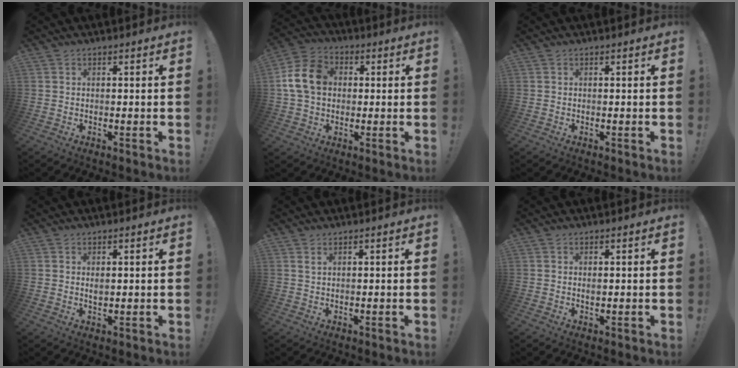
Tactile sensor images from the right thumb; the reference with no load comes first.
{"total": 13.6, "force": [1.8, 10.5, 8.5], "torque": [-0.153, 0.011, 0.040]}
{"total": 0.0}
{"total": 1.5, "force": [0.5, 1.0, 1.0], "torque": [-0.012, -0.001, 0.008]}
{"total": 1.6, "force": [1.0, 0.2, 1.3], "torque": [-0.022, -0.002, 0.016]}
{"total": 0.8, "force": [0.1, 0.7, 0.4], "torque": [-0.001, -0.001, 0.000]}